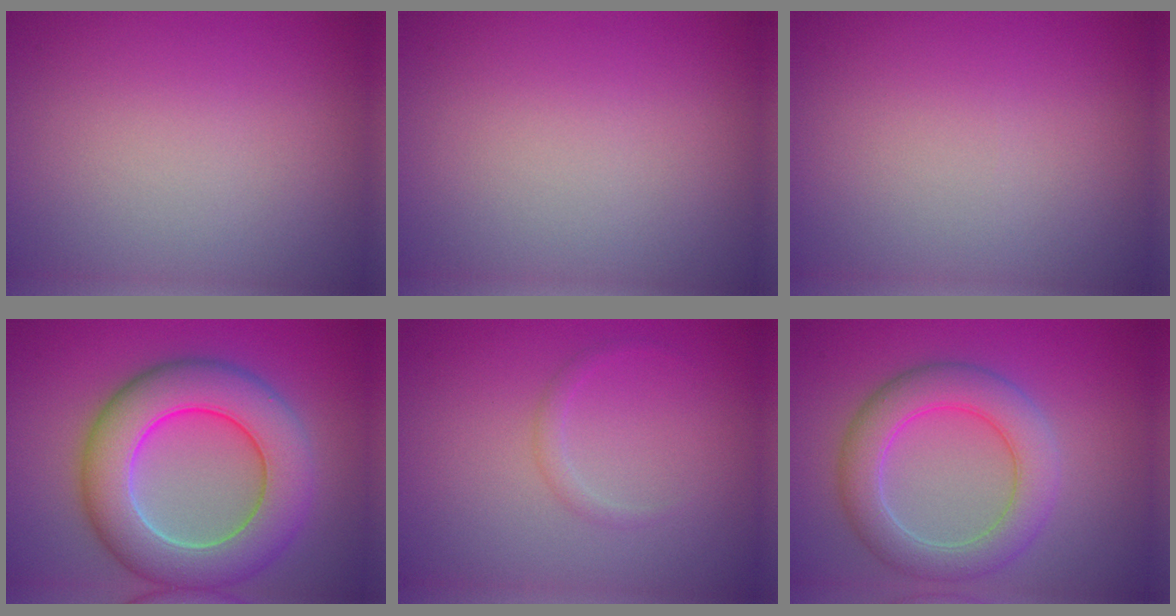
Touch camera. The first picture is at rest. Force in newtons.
{"total": 0.0}
{"total": 0.0}
{"total": 9.7, "press": 9.6, "slide": 0.4}
{"total": 0.9, "press": 0.9, "slide": 0.1}
{"total": 5.5, "press": 5.5, "slide": 0.3}